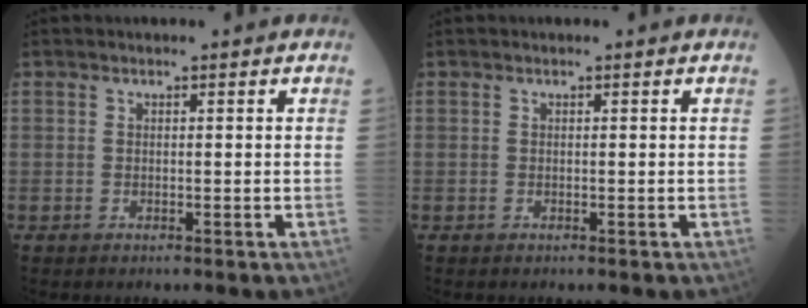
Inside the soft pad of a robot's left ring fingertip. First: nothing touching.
{"total": 0.0}